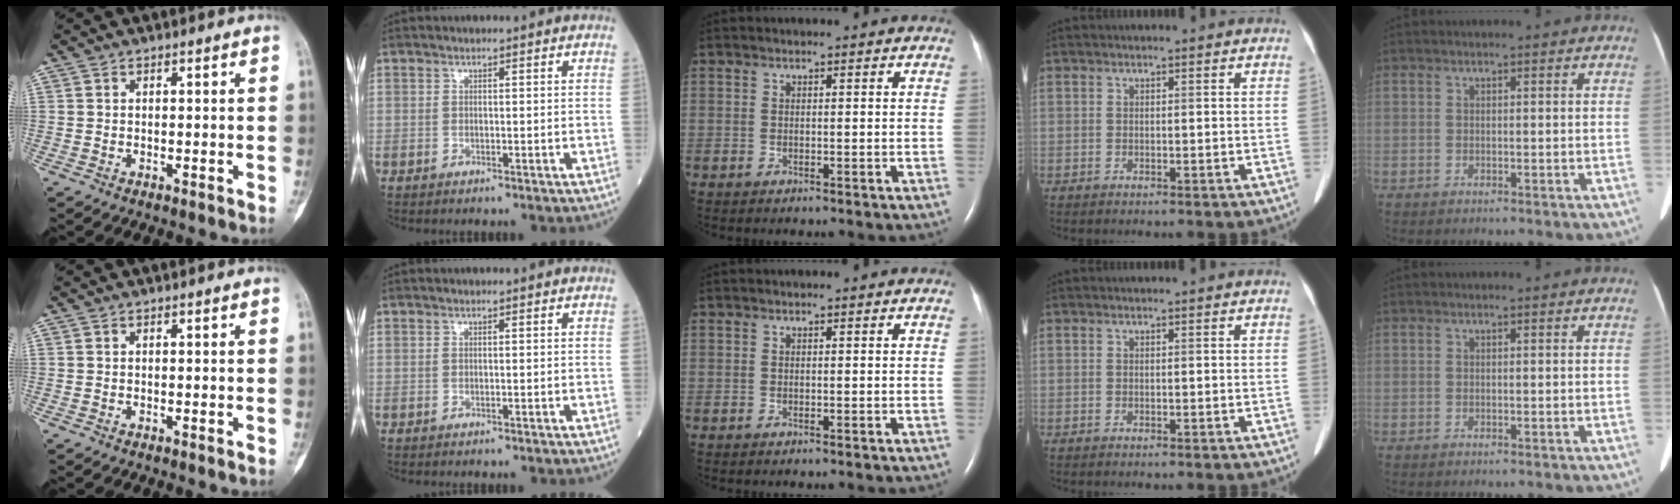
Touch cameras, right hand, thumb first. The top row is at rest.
{}